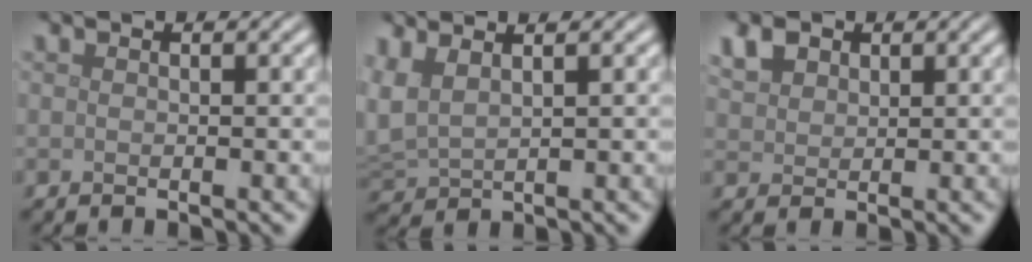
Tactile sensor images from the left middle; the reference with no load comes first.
{"total": 2.8, "force": [1.7, 1.0, 1.9], "torque": [-0.058, 0.011, 0.039]}
{"total": 2.5, "force": [1.4, 1.8, 1.0], "torque": [-0.029, 0.006, 0.026]}